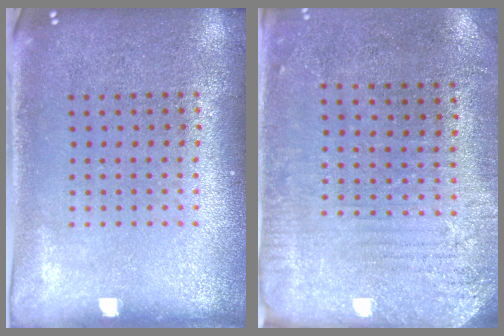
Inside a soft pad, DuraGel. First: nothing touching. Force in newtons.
{"total": 2.8, "press": 2.4, "slide": 1.5}